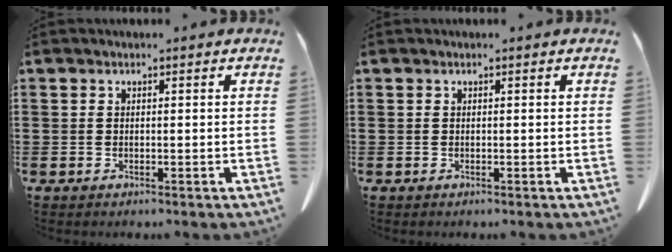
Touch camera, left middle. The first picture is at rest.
{"total": 0.0}